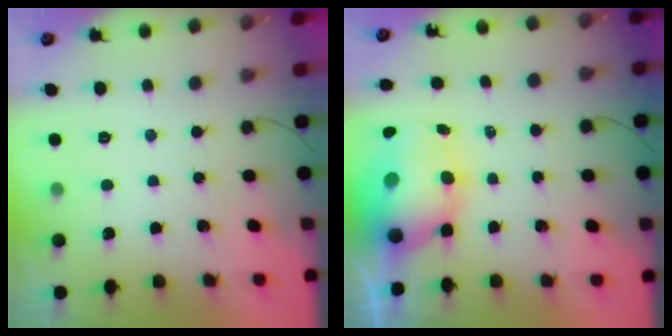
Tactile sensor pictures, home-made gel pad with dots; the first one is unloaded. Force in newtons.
{"total": 10.6, "press": 10.2, "slide": 2.9}